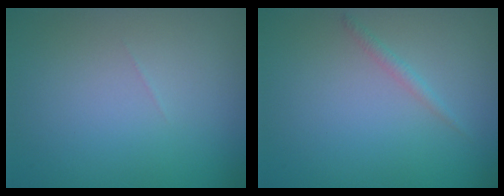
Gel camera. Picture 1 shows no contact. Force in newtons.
{"total": 0.9, "press": 0.9, "slide": 0.1}